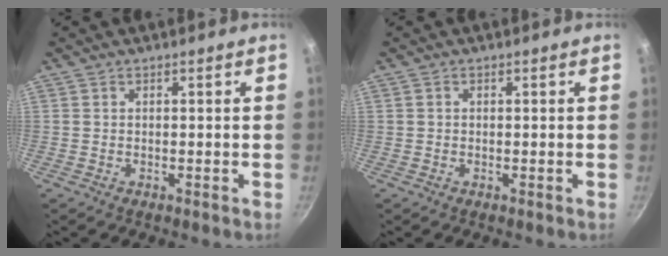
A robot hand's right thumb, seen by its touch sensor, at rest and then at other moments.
{"total": 0.0}